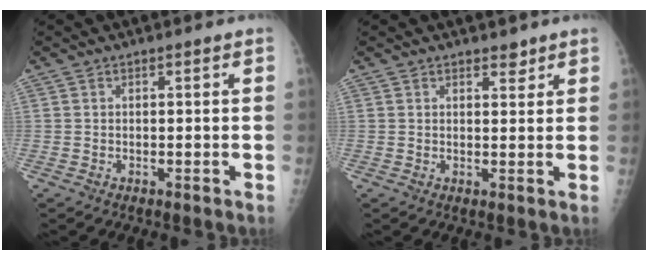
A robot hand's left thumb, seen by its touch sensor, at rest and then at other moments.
{"total": 2.1, "force": [1.7, 1.0, 0.8], "torque": [0.002, -0.011, 0.021]}